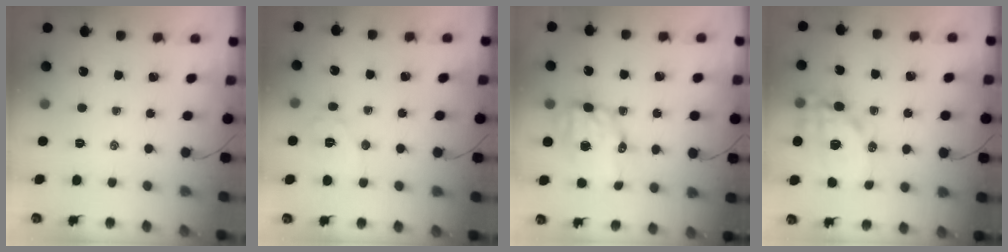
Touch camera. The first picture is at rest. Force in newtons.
{"total": 7.1, "press": 7.1, "slide": 0.6}
{"total": 9.4, "press": 9.2, "slide": 1.9}
{"total": 14.9, "press": 14.5, "slide": 3.4}